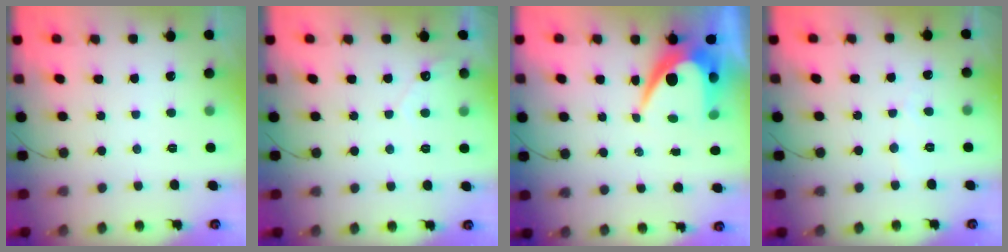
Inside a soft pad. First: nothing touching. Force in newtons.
{"total": 2.7, "press": 2.7, "slide": 0.2}
{"total": 9.2, "press": 9.2, "slide": 0.4}
{"total": 2.3, "press": 2.3, "slide": 0.2}